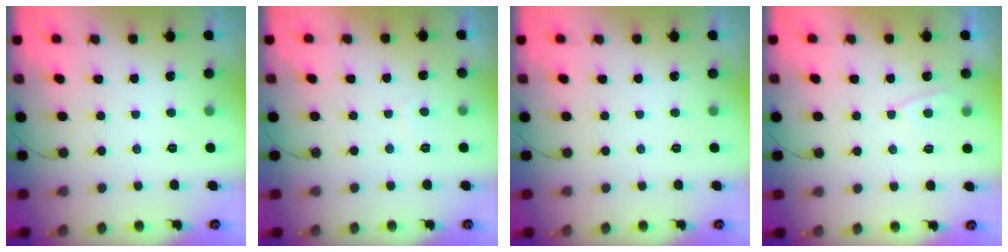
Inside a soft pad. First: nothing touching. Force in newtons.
{"total": 1.7, "press": 1.6, "slide": 0.5}
{"total": 0.0}
{"total": 3.8, "press": 3.7, "slide": 0.4}